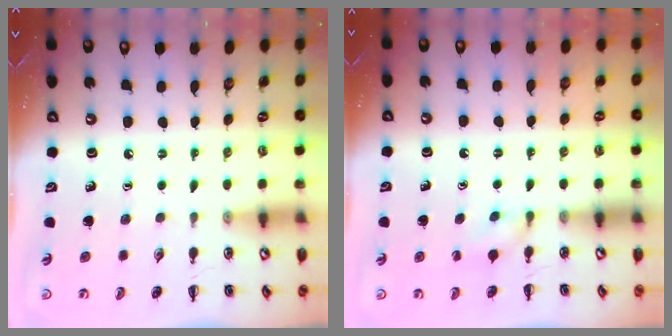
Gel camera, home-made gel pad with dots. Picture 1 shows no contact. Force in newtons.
{"total": 3.3, "press": 3.0, "slide": 1.3}